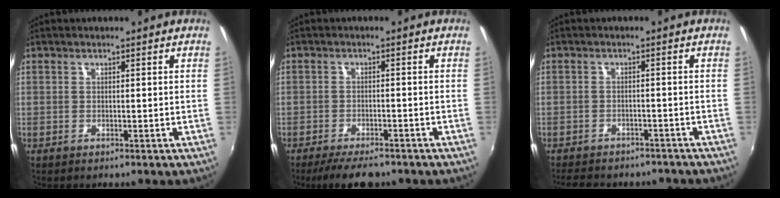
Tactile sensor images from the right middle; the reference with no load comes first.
{"total": 7.1, "force": [-5.8, 1.8, 3.7], "torque": [-0.084, -0.019, -0.095]}
{"total": 10.9, "force": [-9.3, 4.0, 4.1], "torque": [-0.096, -0.015, -0.128]}